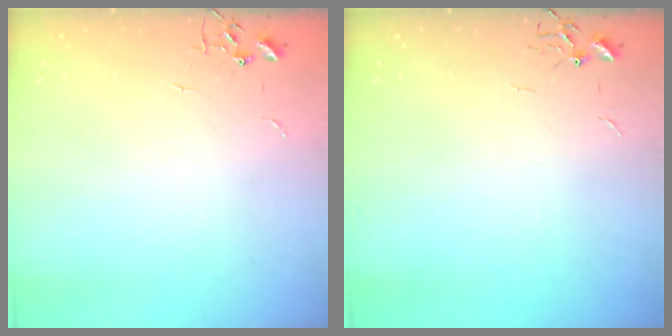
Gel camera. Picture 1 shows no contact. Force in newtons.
{"total": 0.0}